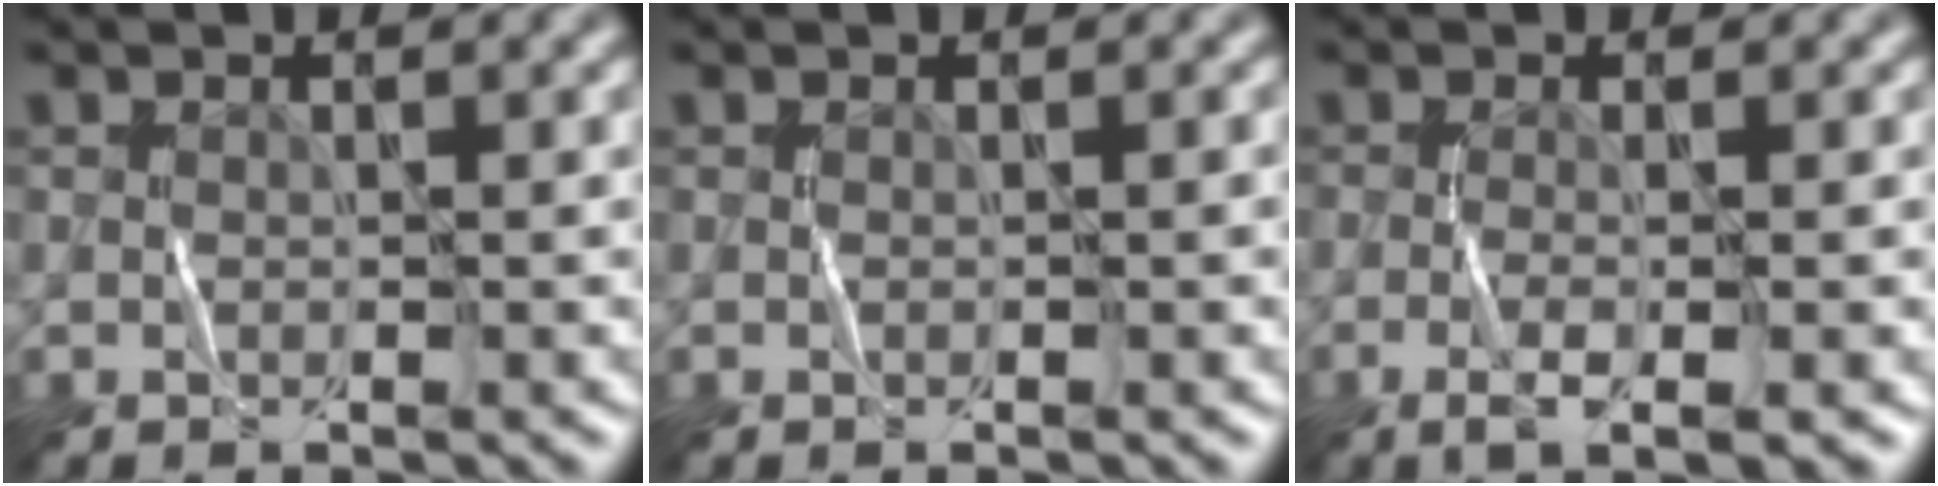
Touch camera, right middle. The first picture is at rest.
{"total": 0.0}
{"total": 2.7, "force": [-1.1, 0.2, 2.5], "torque": [-0.052, -0.001, -0.022]}